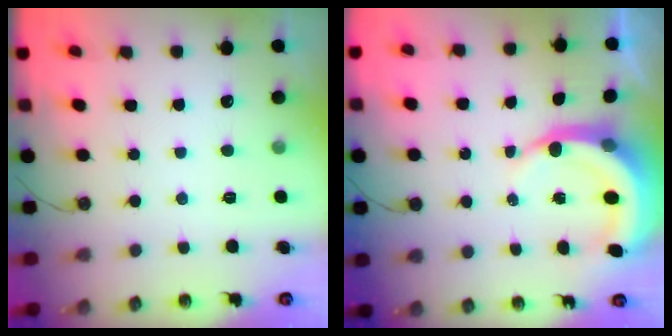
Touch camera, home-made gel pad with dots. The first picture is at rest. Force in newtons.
{"total": 6.9, "press": 6.9, "slide": 0.9}